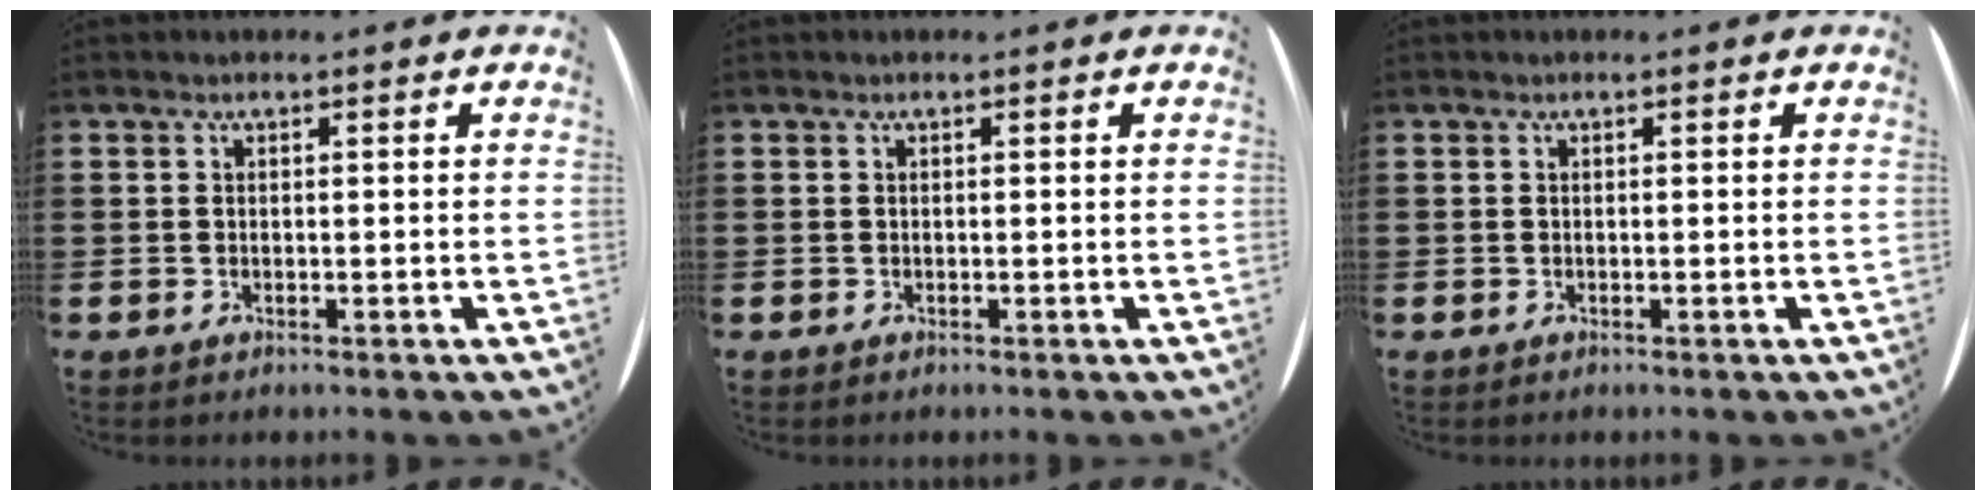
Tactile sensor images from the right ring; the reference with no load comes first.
{"total": 0.0}
{"total": 0.0}